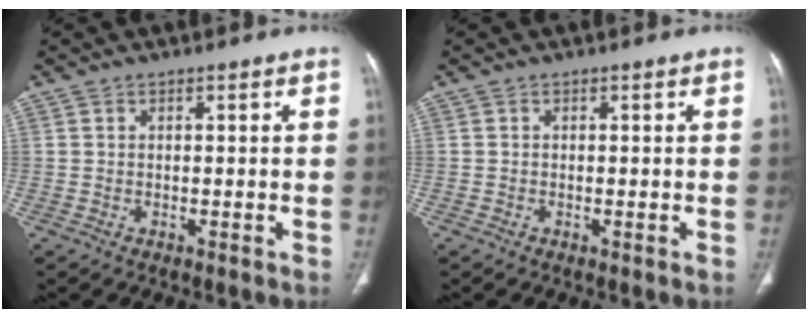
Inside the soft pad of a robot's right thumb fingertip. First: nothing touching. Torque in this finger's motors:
{"motor_torque": [0.10, 0.43, 0.02, 0.24, 0.05]}